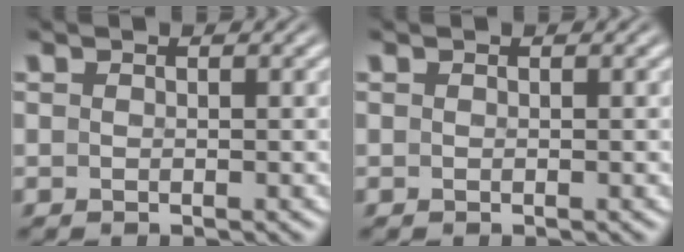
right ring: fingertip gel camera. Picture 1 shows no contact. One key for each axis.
{"total": 0.0}